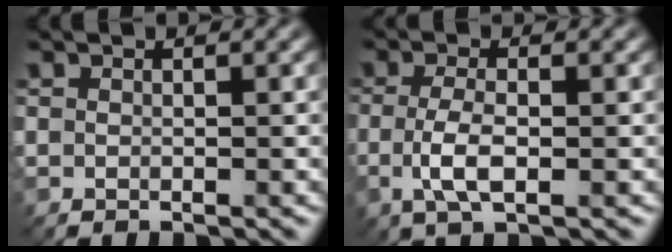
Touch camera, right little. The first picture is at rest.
{"total": 3.4, "force": [-0.7, 1.1, 3.1], "torque": [-0.072, -0.004, -0.018]}